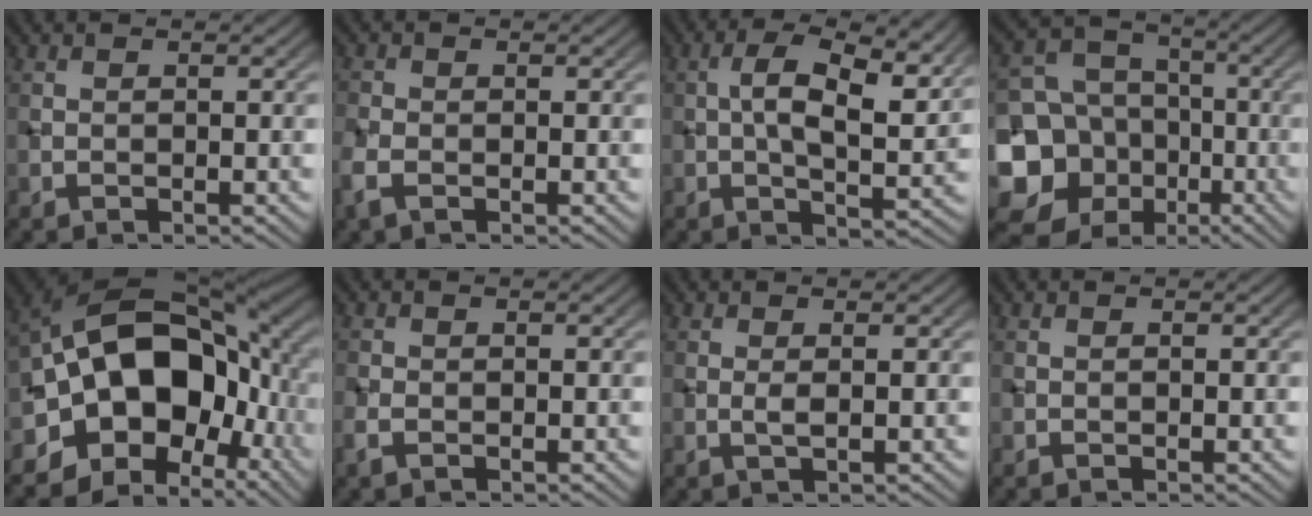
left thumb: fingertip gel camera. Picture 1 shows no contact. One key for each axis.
{"total": 2.8, "fx": -1.4, "fy": 1.7, "fz": 1.8, "tx": -0.052, "ty": -0.005, "tz": -0.034}
{"total": 9.4, "fx": 2.4, "fy": 4.0, "fz": 8.2, "tx": -0.148, "ty": -0.003, "tz": 0.041}
{"total": 15.6, "fx": -4.0, "fy": 13.8, "fz": 6.0, "tx": -0.189, "ty": -0.023, "tz": -0.079}
{"total": 16.6, "fx": -2.5, "fy": 11.8, "fz": 11.4, "tx": -0.183, "ty": -0.001, "tz": -0.048}
{"total": 1.6, "fx": -0.8, "fy": 1.0, "fz": 1.0, "tx": -0.029, "ty": -0.003, "tz": -0.018}
{"total": 1.2, "fx": 0.2, "fy": 0.2, "fz": 1.2, "tx": -0.027, "ty": 0.002, "tz": 0.003}
{"total": 0.0}